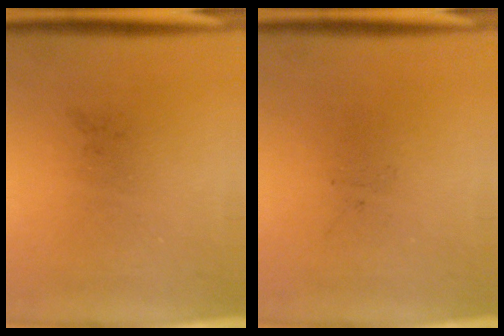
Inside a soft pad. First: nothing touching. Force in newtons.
{"total": 0.0}